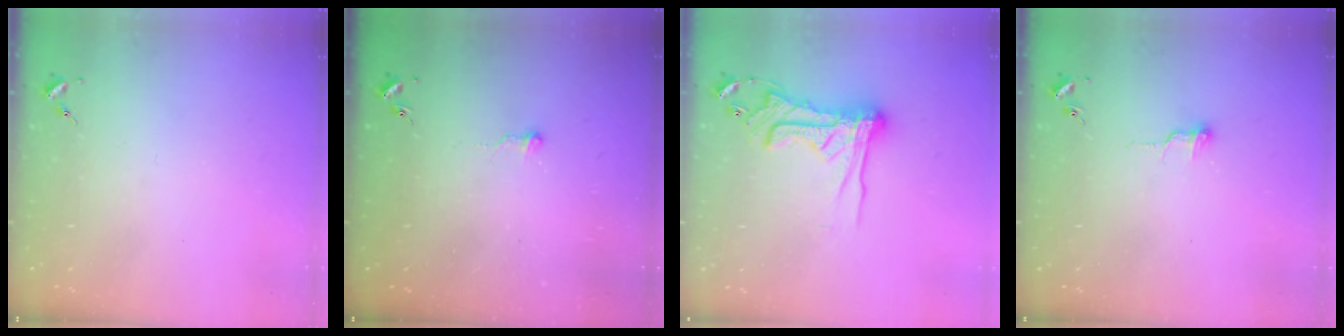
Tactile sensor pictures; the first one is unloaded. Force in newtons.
{"total": 6.2, "press": 6.2, "slide": 0.5}
{"total": 16.6, "press": 16.5, "slide": 1.7}
{"total": 4.7, "press": 4.7, "slide": 0.4}